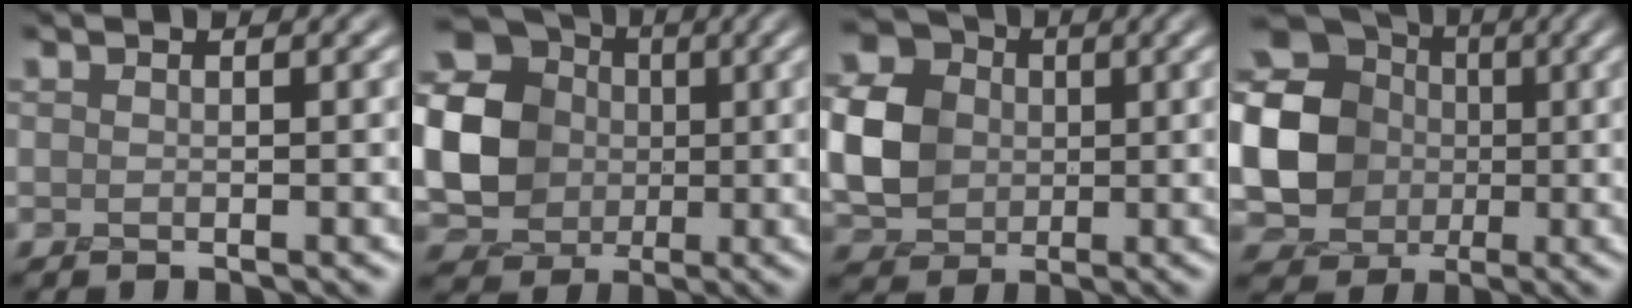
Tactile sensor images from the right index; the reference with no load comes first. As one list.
[{"total": 20.9, "force": [2.2, 19.6, 7.0], "torque": [-0.202, -0.002, 0.005]}, {"total": 7.5, "force": [0.2, 6.3, 4.1], "torque": [-0.117, 0.004, 0.006]}, {"total": 18.0, "force": [1.3, 16.7, 6.5], "torque": [-0.193, 0.013, -0.020]}]